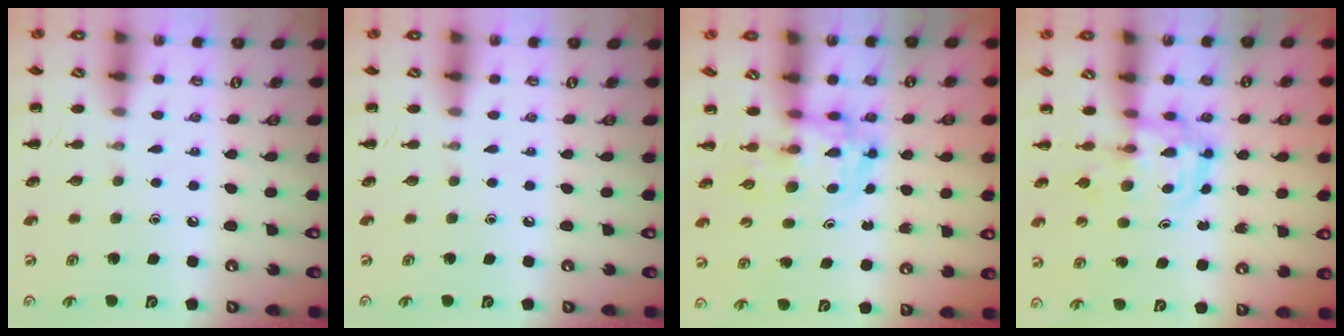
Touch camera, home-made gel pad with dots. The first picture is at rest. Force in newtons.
{"total": 0.0}
{"total": 3.6, "press": 3.5, "slide": 0.6}
{"total": 3.1, "press": 3.1, "slide": 0.4}